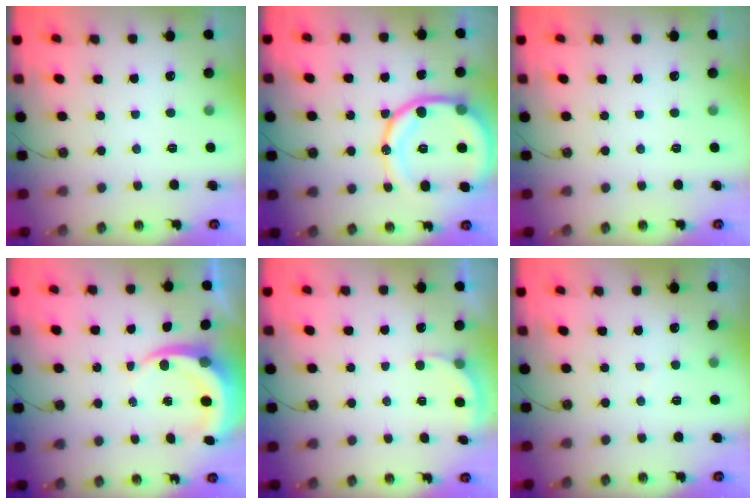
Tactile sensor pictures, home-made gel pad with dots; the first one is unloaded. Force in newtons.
{"total": 18.3, "press": 18.1, "slide": 2.0}
{"total": 0.0}
{"total": 5.9, "press": 5.9, "slide": 0.7}
{"total": 2.6, "press": 2.3, "slide": 1.1}
{"total": 2.7, "press": 2.6, "slide": 0.2}